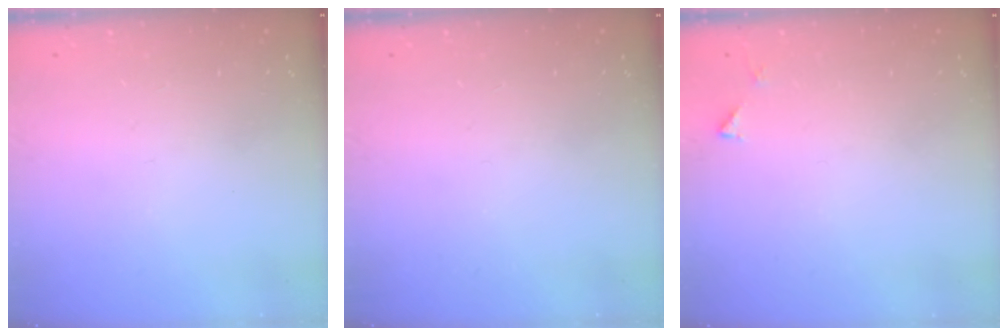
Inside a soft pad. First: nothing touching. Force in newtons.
{"total": 0.0}
{"total": 3.5, "press": 3.5, "slide": 0.3}